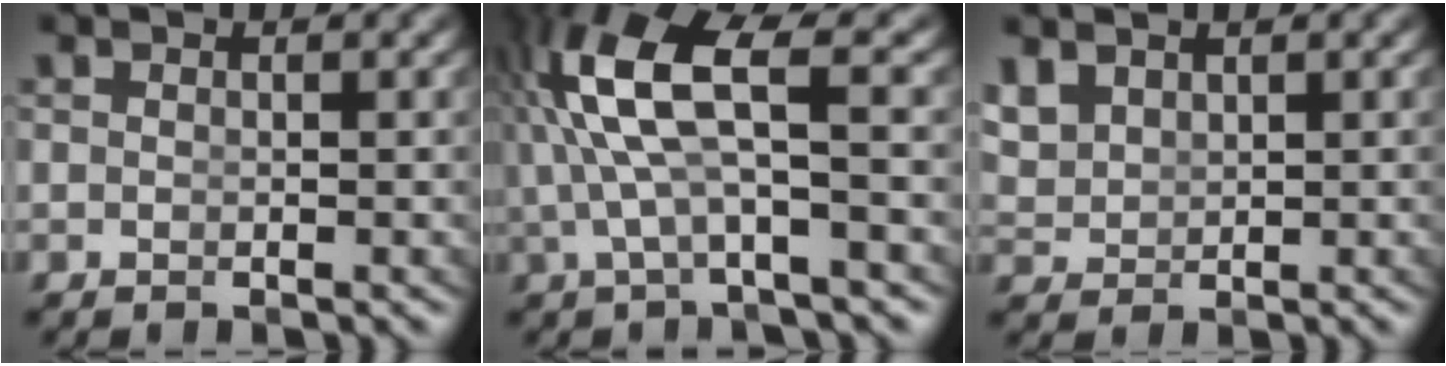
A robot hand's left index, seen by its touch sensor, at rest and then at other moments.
{"total": 7.4, "force": [1.3, 3.0, 6.6], "torque": [-0.147, -0.006, 0.026]}
{"total": 2.3, "force": [1.3, 1.6, 1.0], "torque": [-0.033, -0.011, 0.040]}